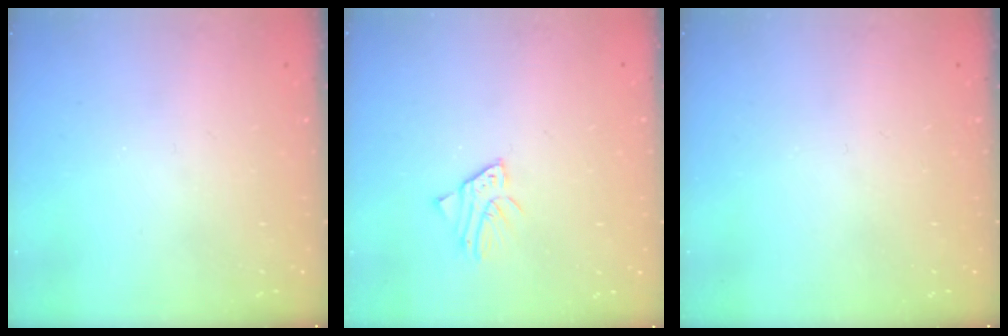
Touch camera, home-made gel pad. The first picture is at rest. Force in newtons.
{"total": 2.6, "press": 2.6, "slide": 0.2}
{"total": 0.0}